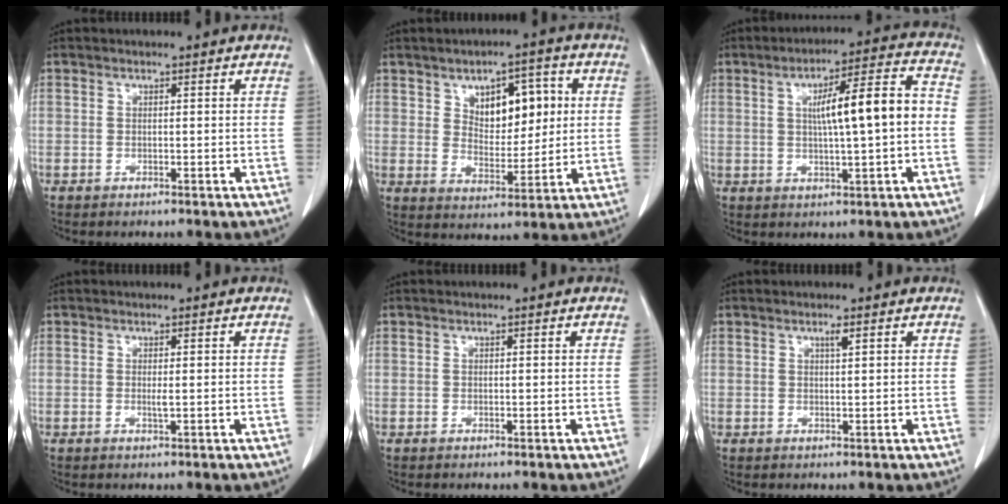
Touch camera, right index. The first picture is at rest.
{"total": 9.0, "force": [2.8, 4.5, 7.3], "torque": [-0.097, 0.014, 0.049]}
{"total": 11.1, "force": [0.4, 1.2, 11.1], "torque": [-0.169, 0.025, 0.006]}
{"total": 0.8, "force": [0.0, 0.0, 0.8], "torque": [-0.017, -0.004, 0.001]}
{"total": 0.0}
{"total": 1.1, "force": [0.6, 0.0, 0.9], "torque": [-0.015, -0.002, 0.011]}